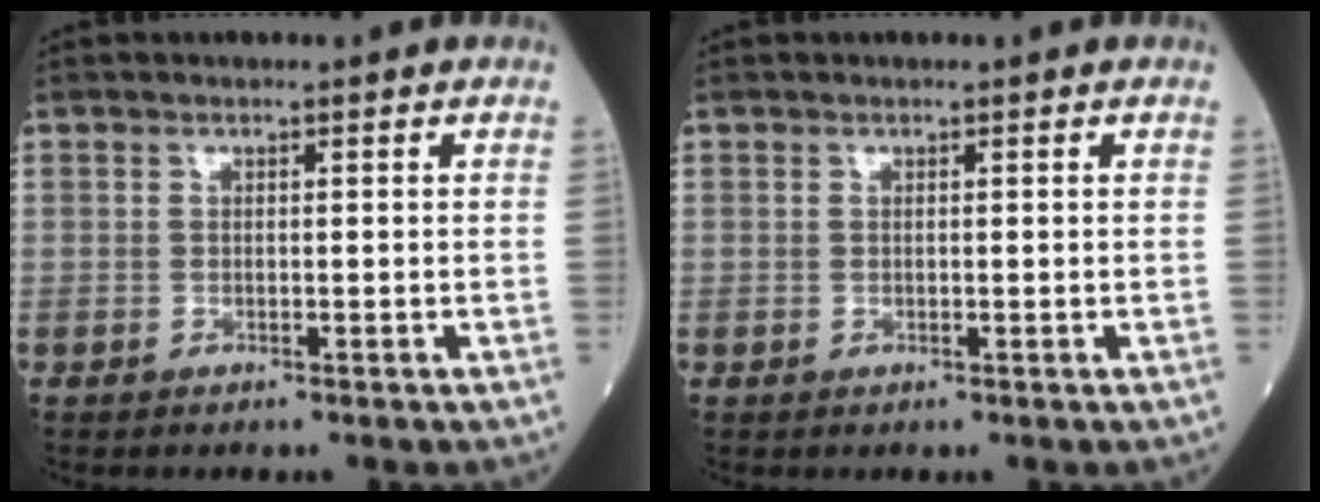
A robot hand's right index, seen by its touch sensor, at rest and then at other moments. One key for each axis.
{"total": 0.0}